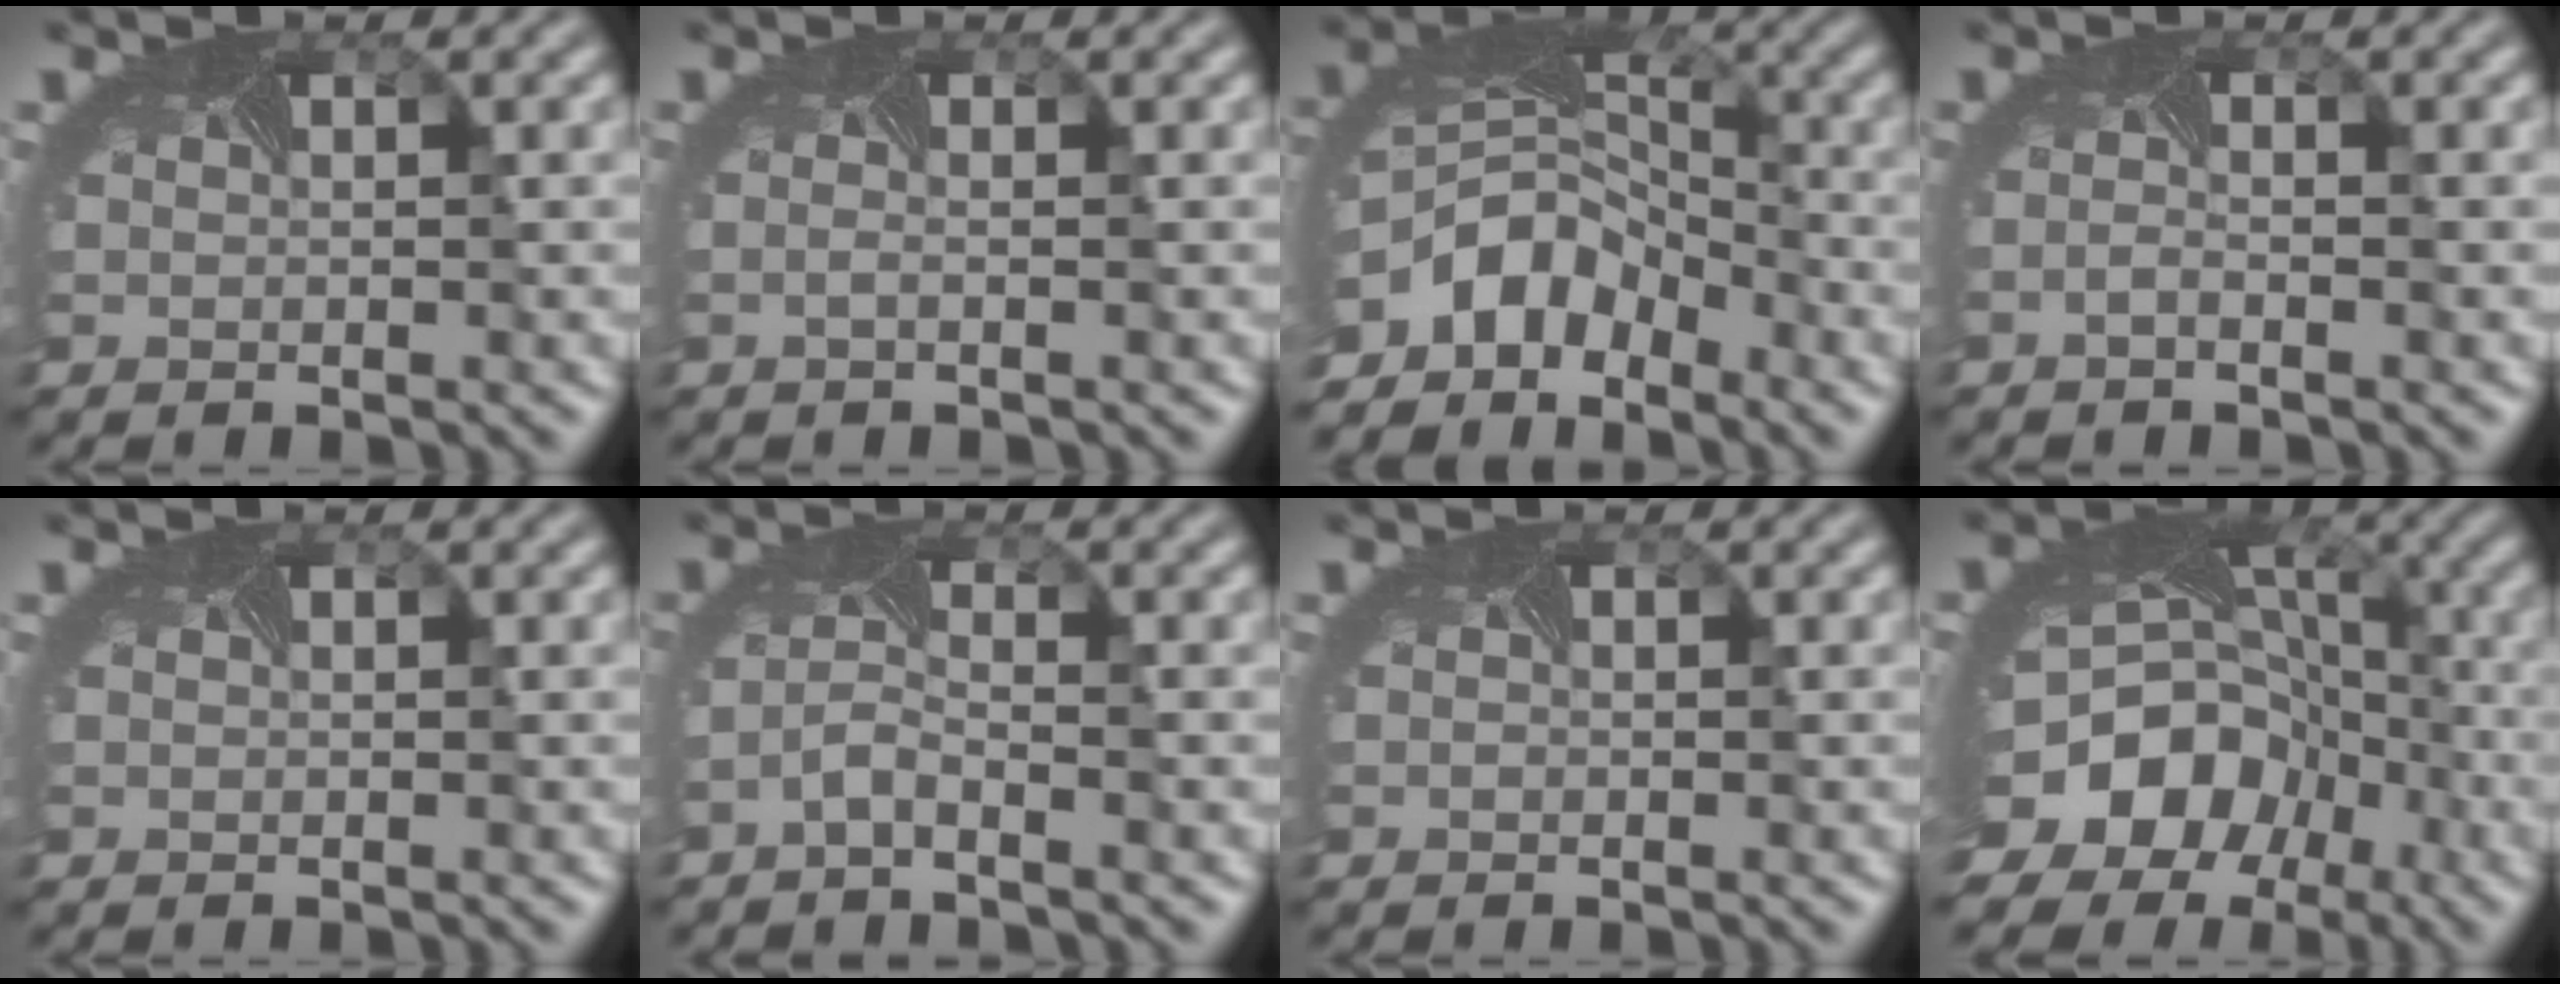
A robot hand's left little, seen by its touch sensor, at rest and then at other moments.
{"total": 0.6, "force": [-0.4, -0.3, 0.3], "torque": [-0.010, -0.003, -0.009]}
{"total": 6.1, "force": [-4.1, 3.7, 2.5], "torque": [-0.042, -0.007, -0.080]}
{"total": 0.7, "force": [-0.7, -0.3, 0.1], "torque": [-0.010, -0.004, -0.014]}
{"total": 0.0}
{"total": 1.5, "force": [-1.2, 0.0, 0.9], "torque": [-0.032, 0.000, -0.031]}
{"total": 0.0}
{"total": 13.0, "force": [-6.4, 10.2, 4.8], "torque": [-0.092, -0.040, -0.103]}